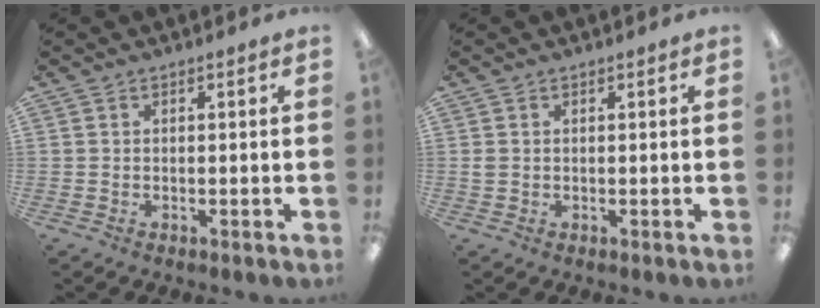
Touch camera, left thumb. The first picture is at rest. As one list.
[{"total": 1.1, "force": [0.2, 1.0, 0.5], "torque": [-0.011, 0.005, 0.002]}]